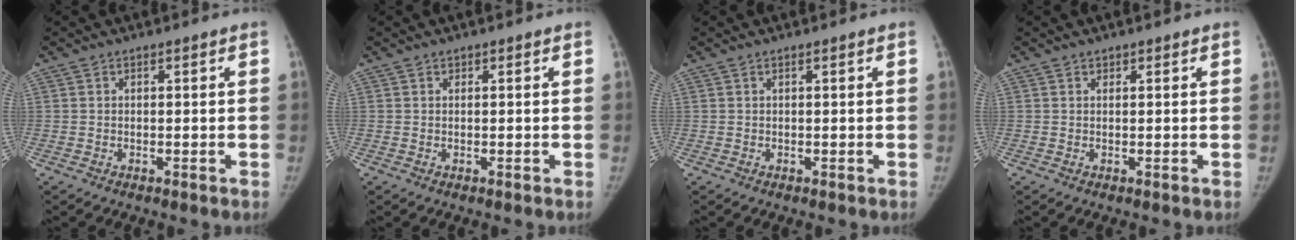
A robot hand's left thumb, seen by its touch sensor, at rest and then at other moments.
{"total": 0.0}
{"total": 0.0}
{"total": 0.5, "force": [0.5, 0.1, 0.0], "torque": [-0.002, -0.003, 0.012]}